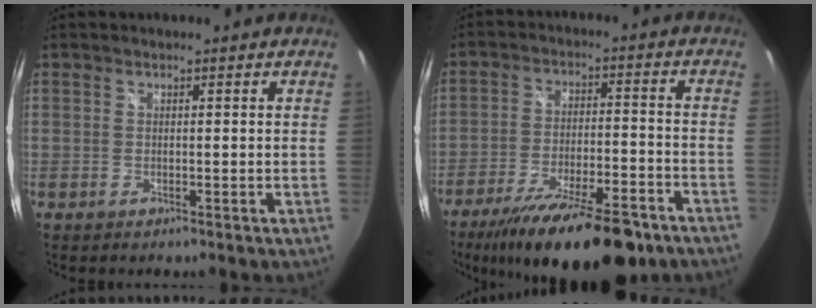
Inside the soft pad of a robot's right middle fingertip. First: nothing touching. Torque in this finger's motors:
{"motor_torque": [1.21, -0.93, 0.53, 0.21]}